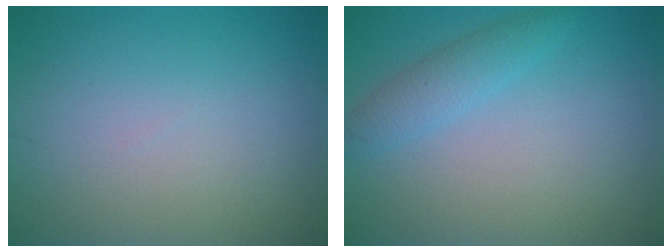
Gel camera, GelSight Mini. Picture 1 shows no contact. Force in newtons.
{"total": 2.2, "press": 2.2, "slide": 0.0}